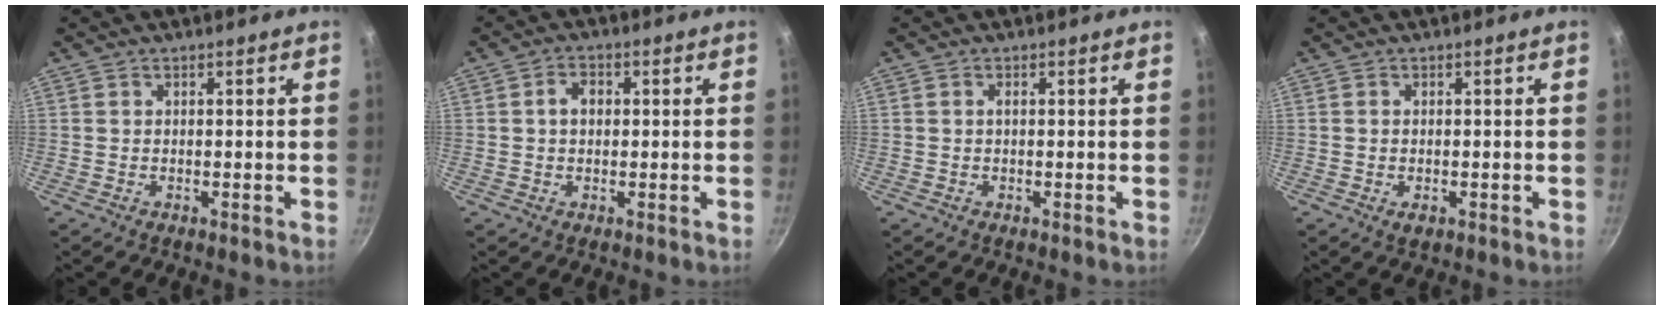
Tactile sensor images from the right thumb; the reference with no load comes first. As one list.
[{"total": 3.4, "force": [0.3, 2.5, 2.3], "torque": [-0.027, 0.011, 0.001]}, {"total": 0.6, "force": [0.0, 0.2, 0.6], "torque": [-0.011, 0.002, 0.000]}, {"total": 1.6, "force": [-0.5, 1.0, 1.1], "torque": [-0.018, -0.002, -0.008]}]